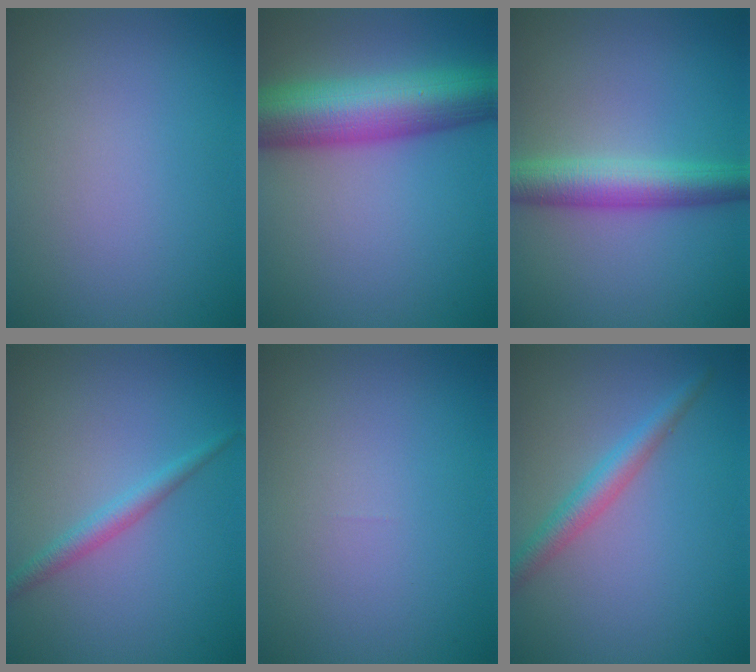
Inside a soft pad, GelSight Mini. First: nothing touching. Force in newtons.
{"total": 10.2, "press": 10.2, "slide": 0.3}
{"total": 4.9, "press": 4.9, "slide": 0.2}
{"total": 2.0, "press": 2.0, "slide": 0.1}
{"total": 0.0}
{"total": 2.8, "press": 2.8, "slide": 0.0}